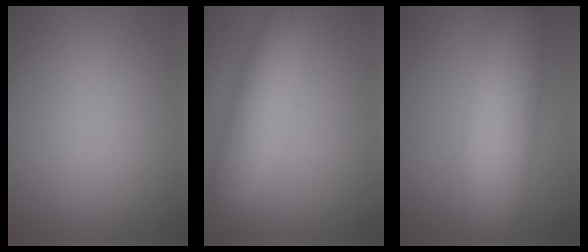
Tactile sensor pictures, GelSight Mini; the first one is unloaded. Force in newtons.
{"total": 5.6, "press": 5.6, "slide": 0.2}
{"total": 9.1, "press": 9.1, "slide": 0.2}